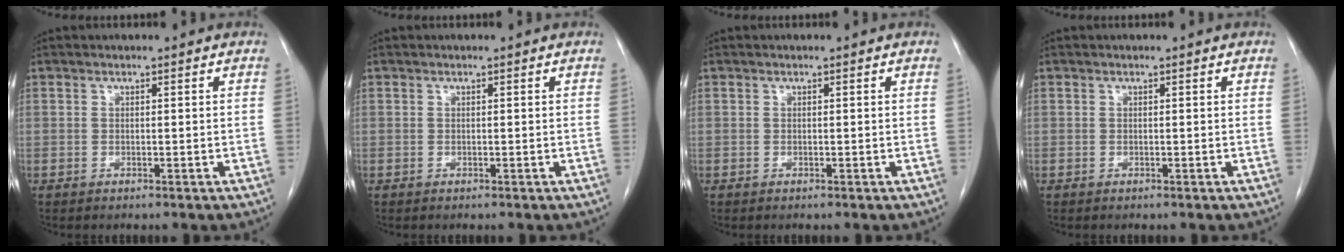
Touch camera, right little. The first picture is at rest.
{"total": 0.0}
{"total": 0.0}
{"total": 0.0}